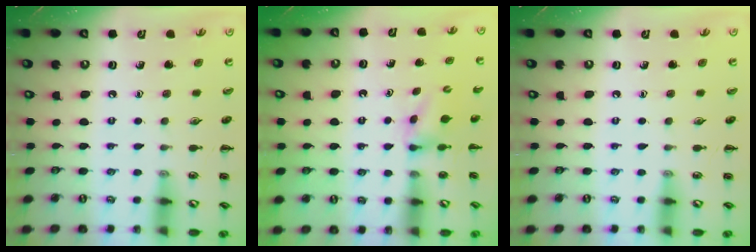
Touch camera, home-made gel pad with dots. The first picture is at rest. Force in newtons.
{"total": 3.6, "press": 3.3, "slide": 1.3}
{"total": 0.0}